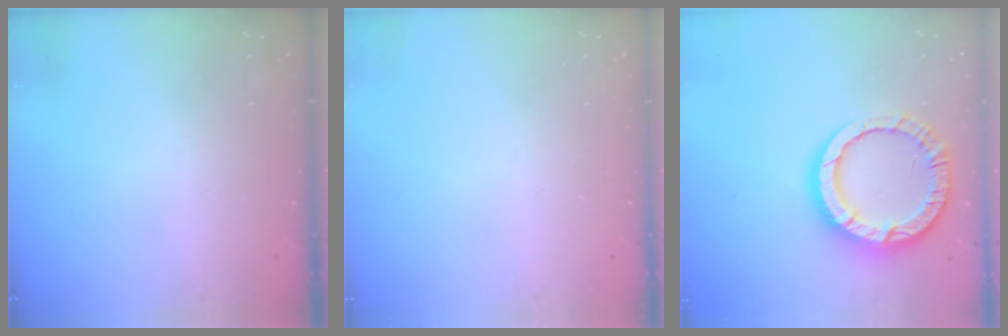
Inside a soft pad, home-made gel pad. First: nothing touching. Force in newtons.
{"total": 0.0}
{"total": 14.0, "press": 14.0, "slide": 1.3}